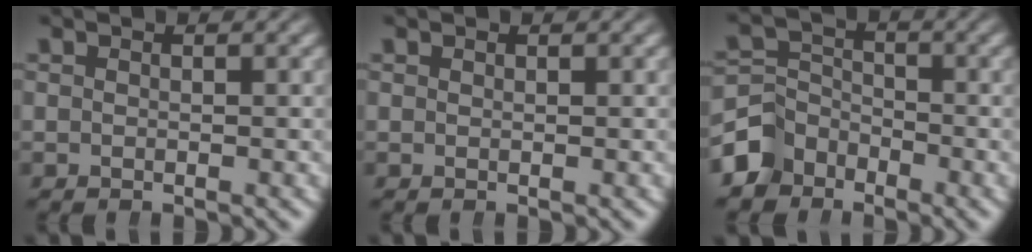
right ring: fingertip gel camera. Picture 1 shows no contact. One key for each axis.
{"total": 0.0}
{"total": 5.5, "fx": -2.8, "fy": 4.5, "fz": 1.7, "tx": -0.024, "ty": -0.016, "tz": -0.045}